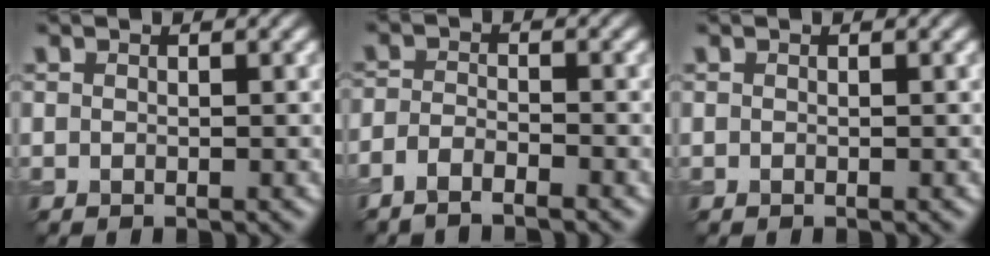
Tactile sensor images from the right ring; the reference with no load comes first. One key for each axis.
{"total": 2.1, "fx": -1.9, "fy": 0.3, "fz": 0.9, "tx": -0.018, "ty": -0.002, "tz": -0.042}
{"total": 0.0}